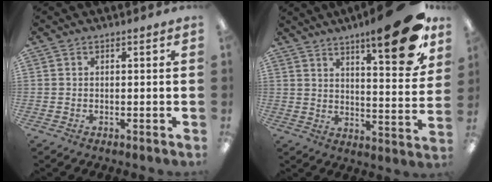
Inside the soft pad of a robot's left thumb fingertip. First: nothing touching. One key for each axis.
{"total": 18.0, "fx": 11.5, "fy": 4.3, "fz": 13.1, "tx": -0.174, "ty": -0.073, "tz": 0.178}